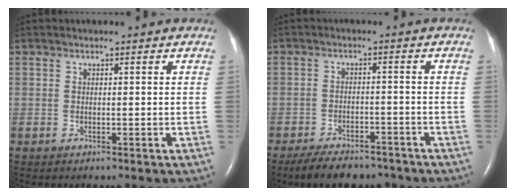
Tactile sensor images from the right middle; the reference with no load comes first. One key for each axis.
{"total": 8.7, "fx": -7.2, "fy": 3.3, "fz": 3.4, "tx": -0.050, "ty": -0.004, "tz": -0.109}